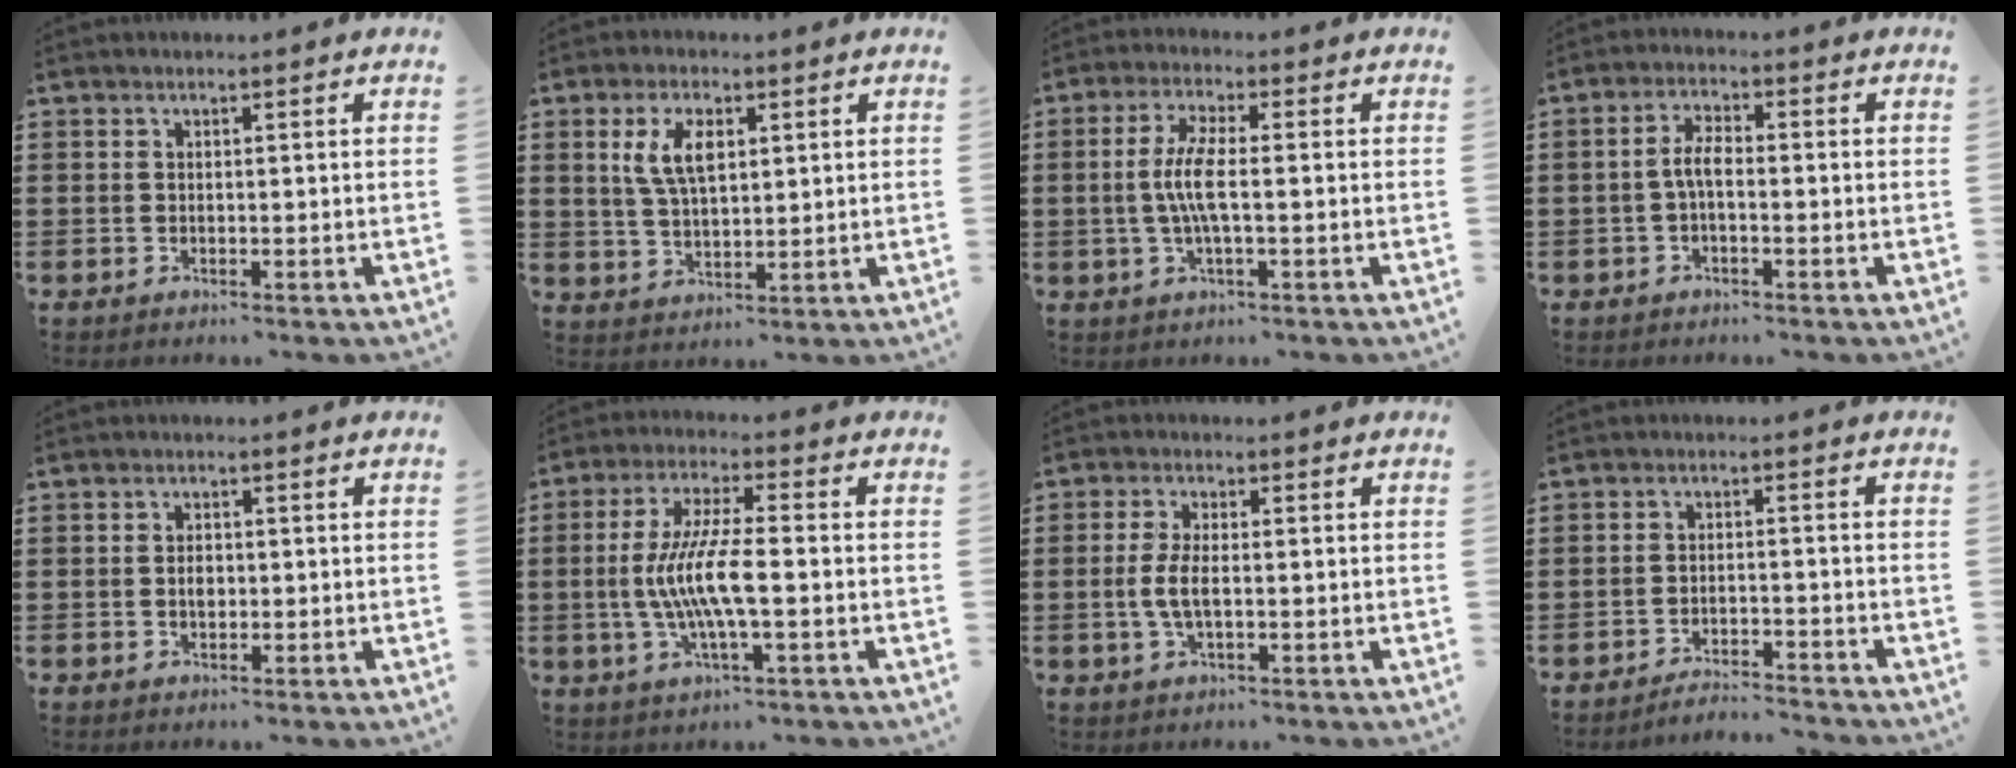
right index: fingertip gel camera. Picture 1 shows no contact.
{"total": 6.2, "force": [2.2, 2.9, 5.0], "torque": [-0.107, 0.012, 0.038]}
{"total": 6.0, "force": [-0.6, 1.4, 5.8], "torque": [-0.125, -0.004, -0.019]}
{"total": 3.4, "force": [-0.6, 1.1, 3.1], "torque": [-0.070, 0.001, -0.016]}
{"total": 1.9, "force": [-0.1, 1.2, 1.5], "torque": [-0.031, 0.005, -0.003]}
{"total": 8.7, "force": [-1.4, 1.6, 8.4], "torque": [-0.177, -0.010, -0.032]}
{"total": 4.3, "force": [-0.5, 1.7, 3.9], "torque": [-0.093, -0.005, -0.016]}
{"total": 2.8, "force": [-2.8, -0.2, 0.2], "torque": [-0.005, 0.002, -0.057]}